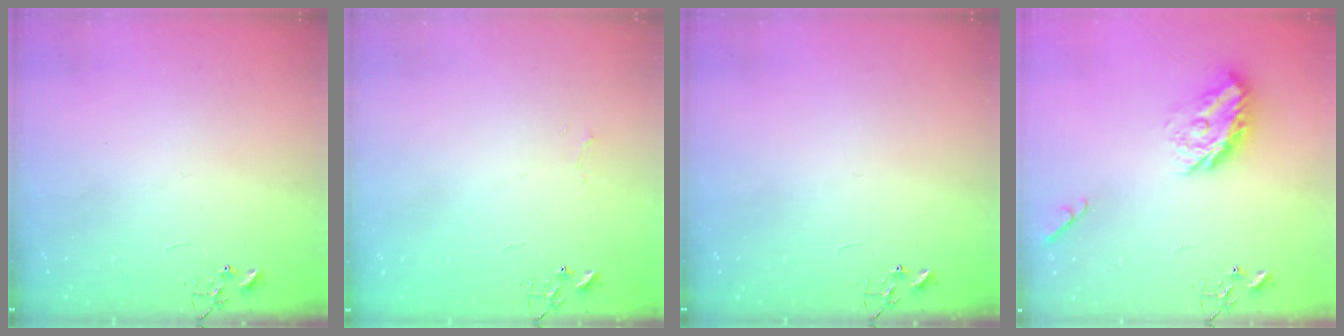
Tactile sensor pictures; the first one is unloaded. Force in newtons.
{"total": 3.5, "press": 3.5, "slide": 0.6}
{"total": 0.0}
{"total": 14.2, "press": 14.2, "slide": 0.7}